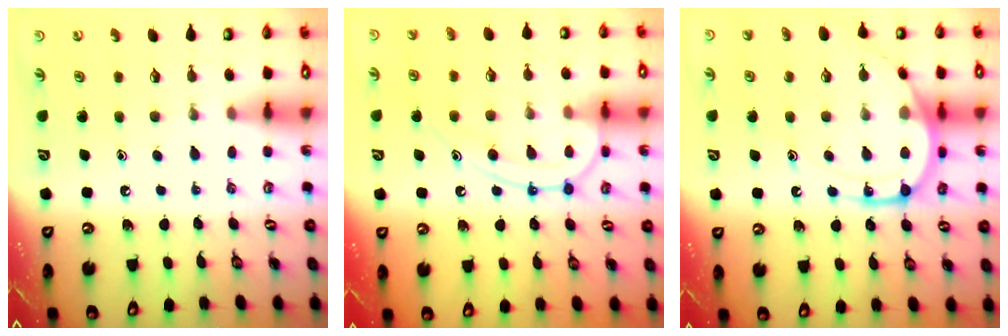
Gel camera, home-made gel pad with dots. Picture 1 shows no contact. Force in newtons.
{"total": 12.6, "press": 12.5, "slide": 1.4}
{"total": 13.3, "press": 13.3, "slide": 1.3}